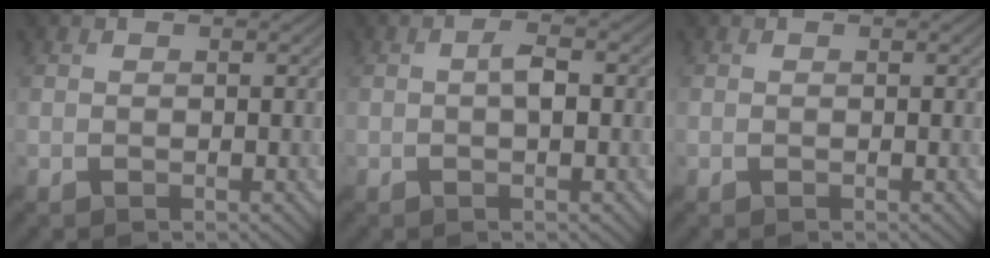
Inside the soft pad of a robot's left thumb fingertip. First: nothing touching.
{"total": 2.6, "force": [-0.2, 0.5, 2.5], "torque": [-0.050, 0.009, -0.008]}
{"total": 0.0}